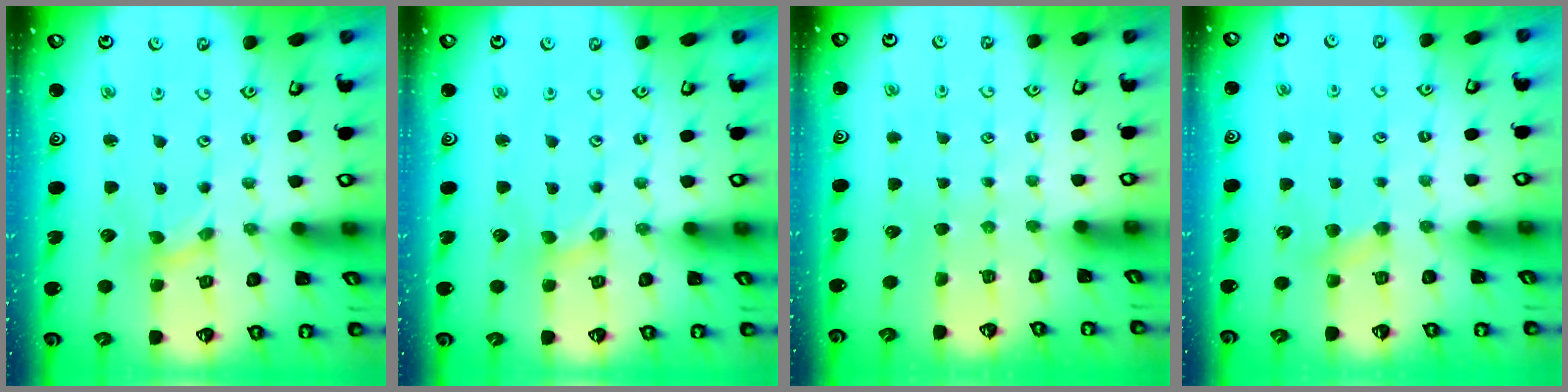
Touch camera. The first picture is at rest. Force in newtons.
{"total": 0.0}
{"total": 0.0}
{"total": 3.1, "press": 3.0, "slide": 0.6}